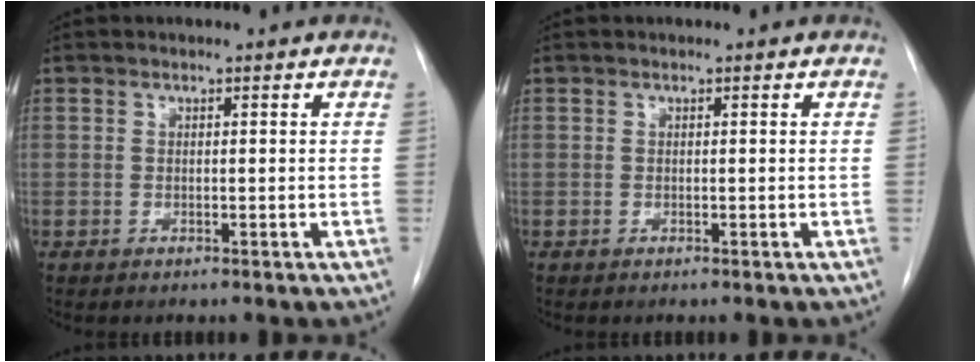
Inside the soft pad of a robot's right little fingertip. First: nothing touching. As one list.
[{"total": 0.0}]